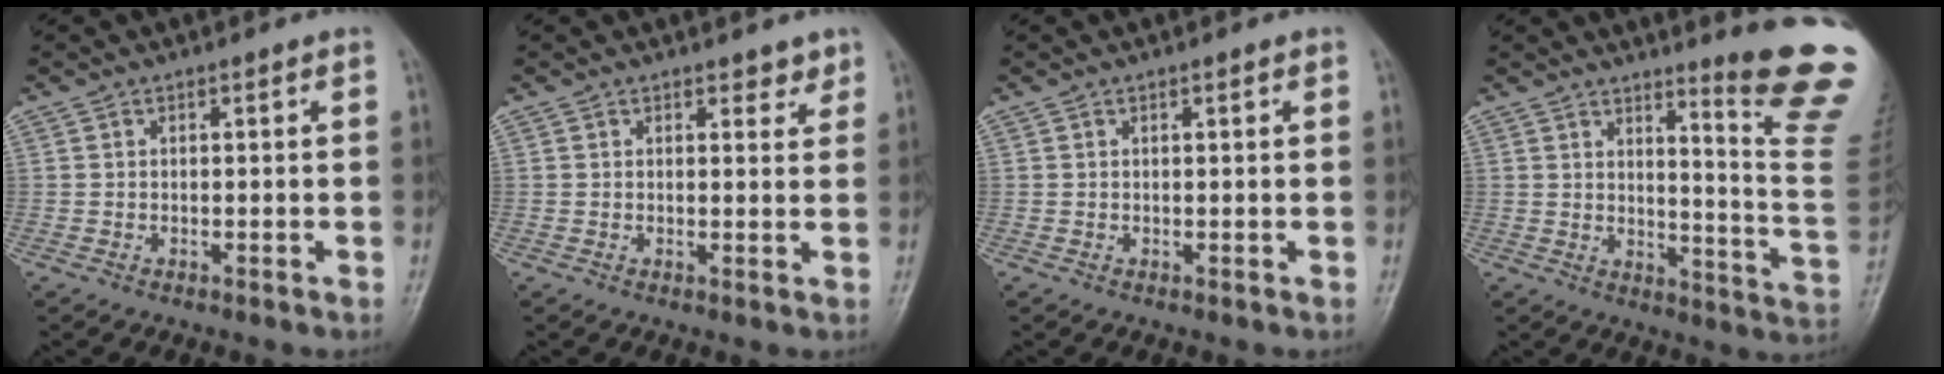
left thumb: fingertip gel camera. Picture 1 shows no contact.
{"total": 2.6, "force": [2.0, 1.3, 1.2], "torque": [0.002, -0.012, 0.024]}
{"total": 0.7, "force": [0.4, 0.1, 0.6], "torque": [-0.009, 0.001, 0.005]}
{"total": 17.1, "force": [11.7, 0.8, 12.5], "torque": [-0.135, -0.118, 0.147]}